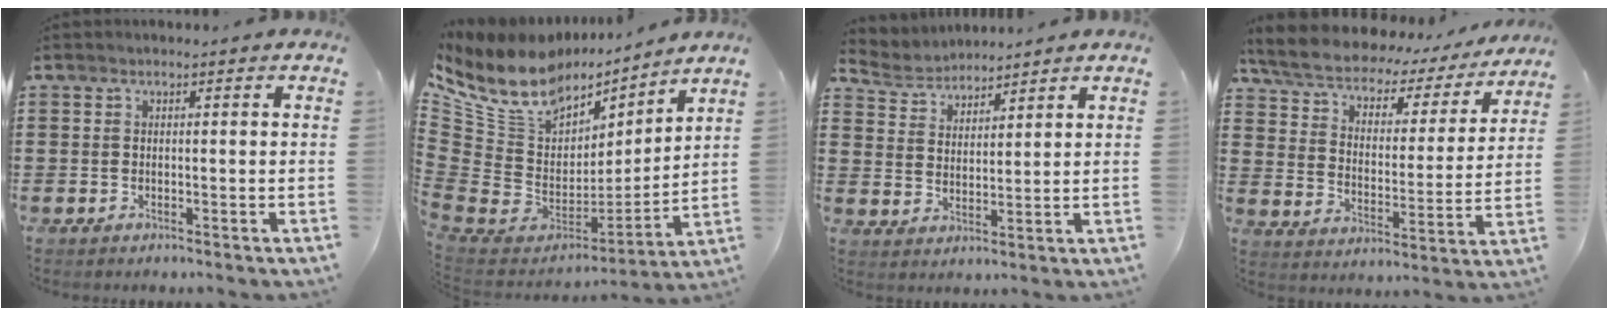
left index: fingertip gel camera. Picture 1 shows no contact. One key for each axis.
{"total": 11.3, "fx": 7.1, "fy": 7.0, "fz": 5.4, "tx": -0.160, "ty": -0.054, "tz": 0.126}
{"total": 4.0, "fx": 3.8, "fy": 1.2, "fz": -0.3, "tx": -0.015, "ty": -0.015, "tz": 0.068}
{"total": 5.6, "fx": 4.9, "fy": 1.8, "fz": 2.1, "tx": -0.065, "ty": -0.038, "tz": 0.080}